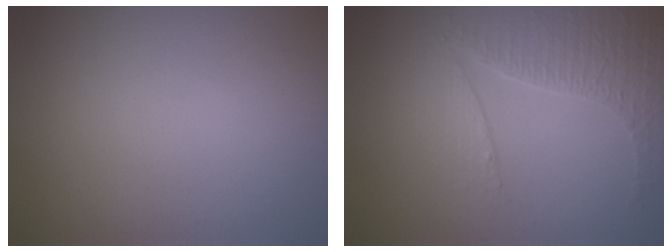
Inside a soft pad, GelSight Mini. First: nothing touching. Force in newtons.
{"total": 4.2, "press": 3.0, "slide": 2.9}